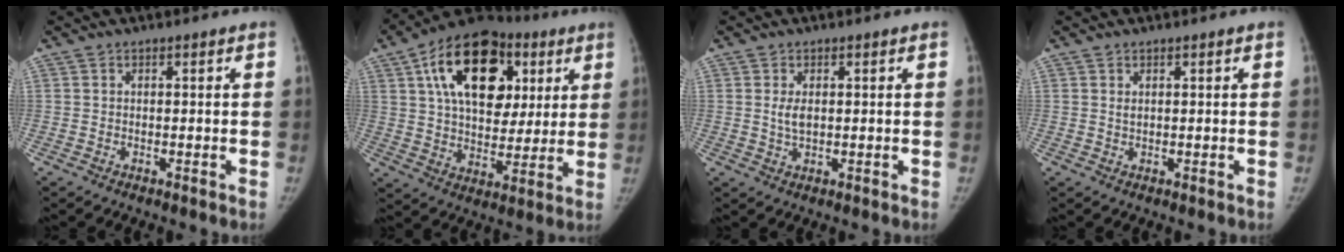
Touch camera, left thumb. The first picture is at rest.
{"total": 23.7, "force": [9.0, 15.1, 15.9], "torque": [-0.227, 0.004, 0.140]}
{"total": 2.8, "force": [0.5, 1.5, 2.3], "torque": [-0.043, -0.005, 0.012]}
{"total": 0.8, "force": [0.4, 0.4, 0.5], "torque": [-0.005, -0.002, 0.009]}